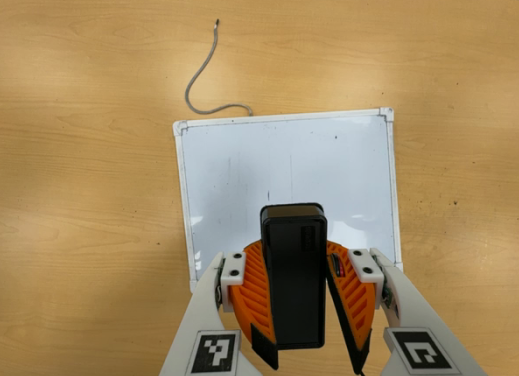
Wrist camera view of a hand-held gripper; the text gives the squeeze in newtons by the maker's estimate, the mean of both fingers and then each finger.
{"total": 10.3, "left": 10.2, "right": 10.4}